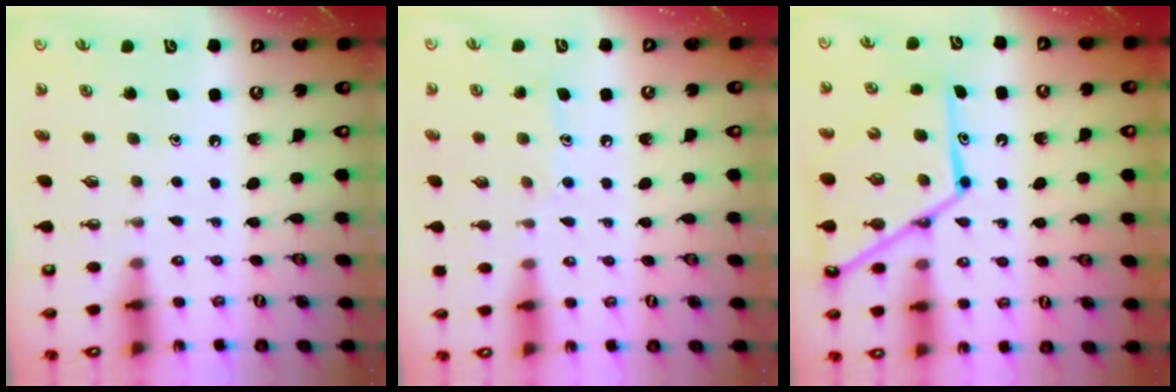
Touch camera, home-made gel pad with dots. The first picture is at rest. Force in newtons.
{"total": 6.6, "press": 6.6, "slide": 0.1}
{"total": 18.0, "press": 17.9, "slide": 1.5}